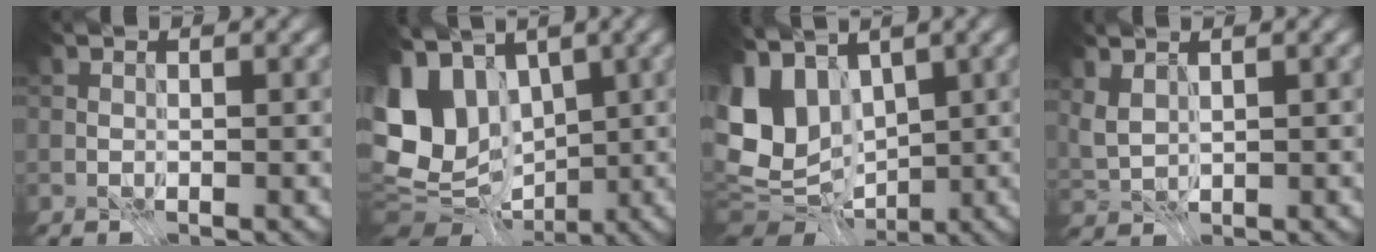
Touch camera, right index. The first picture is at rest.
{"total": 11.9, "force": [0.8, 9.3, 7.5], "torque": [-0.171, 0.000, 0.011]}
{"total": 10.0, "force": [1.0, 7.6, 6.4], "torque": [-0.147, -0.005, 0.023]}
{"total": 1.9, "force": [1.1, 1.0, 1.2], "torque": [-0.029, -0.001, 0.026]}